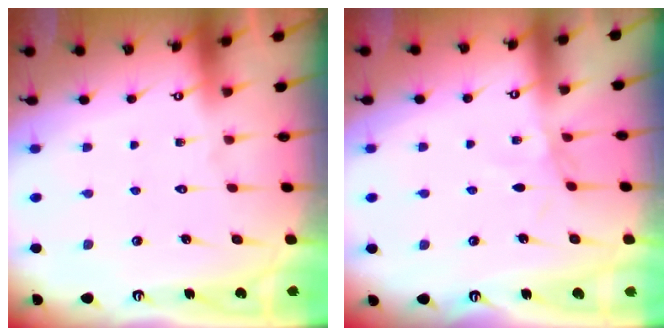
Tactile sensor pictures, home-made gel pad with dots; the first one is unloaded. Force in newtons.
{"total": 2.1, "press": 2.1, "slide": 0.5}